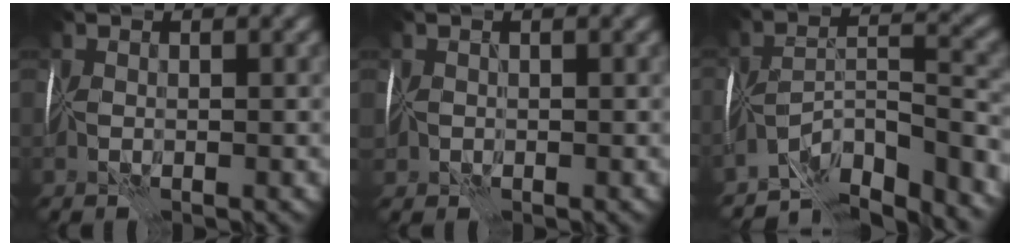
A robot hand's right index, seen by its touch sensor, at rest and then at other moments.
{"total": 1.0, "force": [-0.3, 0.8, 0.4], "torque": [-0.007, -0.006, -0.004]}
{"total": 9.0, "force": [-8.3, 0.7, 3.4], "torque": [-0.033, -0.013, -0.142]}